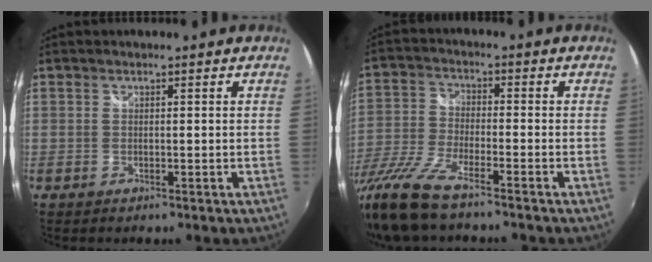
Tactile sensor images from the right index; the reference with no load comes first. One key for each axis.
{"total": 11.5, "fx": -9.0, "fy": 2.0, "fz": 6.9, "tx": -0.155, "ty": -0.027, "tz": -0.181}